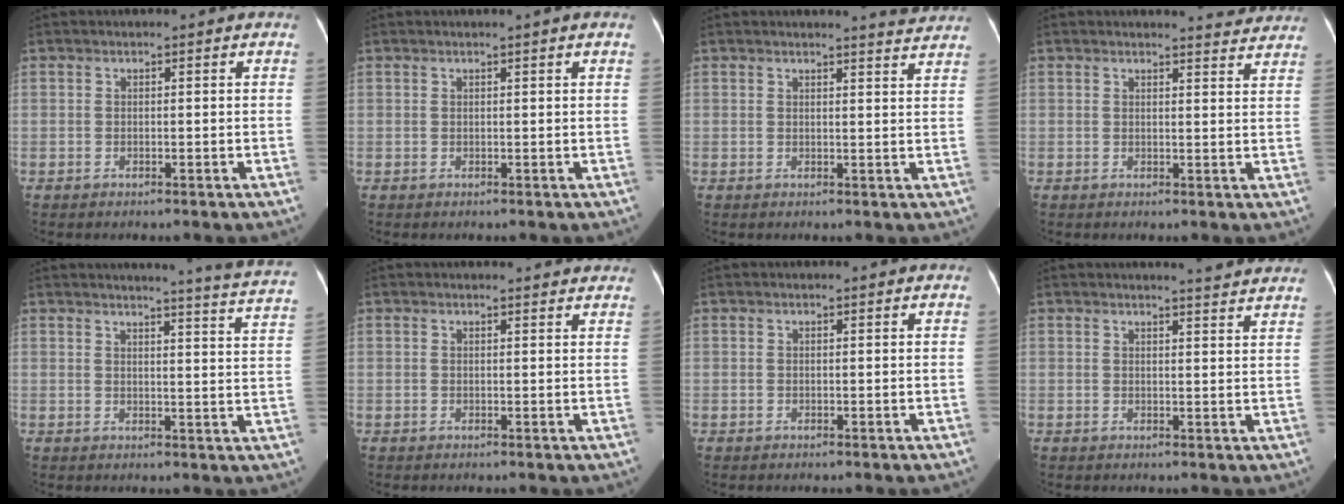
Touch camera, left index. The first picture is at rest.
{"total": 0.6, "force": [0.3, -0.2, 0.5], "torque": [-0.013, -0.002, 0.010]}
{"total": 3.7, "force": [3.7, -0.4, 0.4], "torque": [-0.012, -0.013, 0.031]}
{"total": 4.5, "force": [4.5, 0.3, 0.3], "torque": [-0.008, -0.011, 0.036]}
{"total": 12.4, "force": [11.7, -1.7, 3.7], "torque": [-0.048, -0.075, 0.115]}
{"total": 4.4, "force": [4.3, 0.6, 0.8], "torque": [-0.010, 0.005, 0.035]}
{"total": 0.0}
{"total": 5.4, "force": [5.2, -0.3, 1.4], "torque": [-0.023, -0.006, 0.045]}